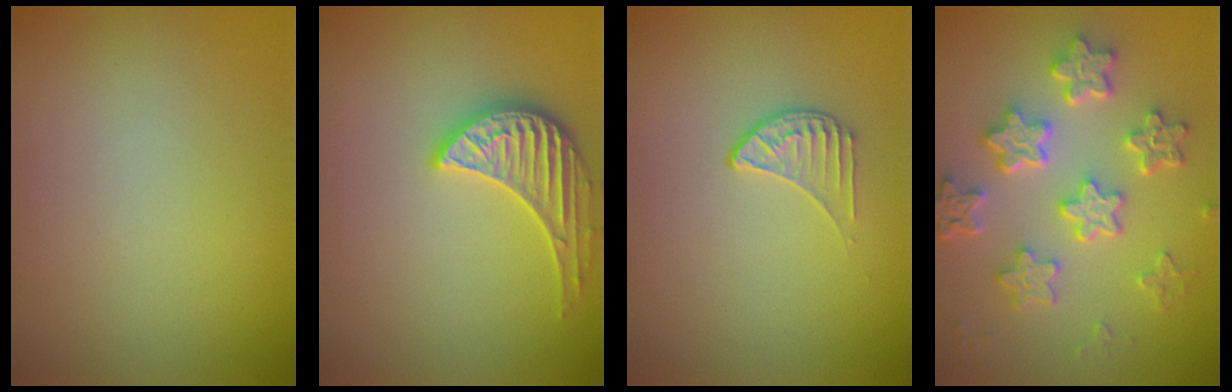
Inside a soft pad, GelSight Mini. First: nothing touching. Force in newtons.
{"total": 3.2, "press": 3.2, "slide": 0.5}
{"total": 1.6, "press": 1.0, "slide": 1.2}
{"total": 5.7, "press": 4.6, "slide": 3.4}